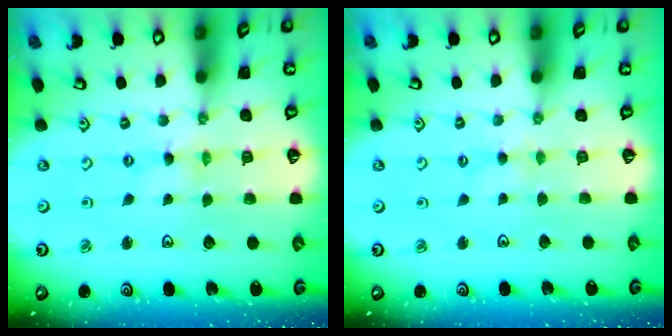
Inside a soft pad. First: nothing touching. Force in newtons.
{"total": 1.6, "press": 1.5, "slide": 0.3}